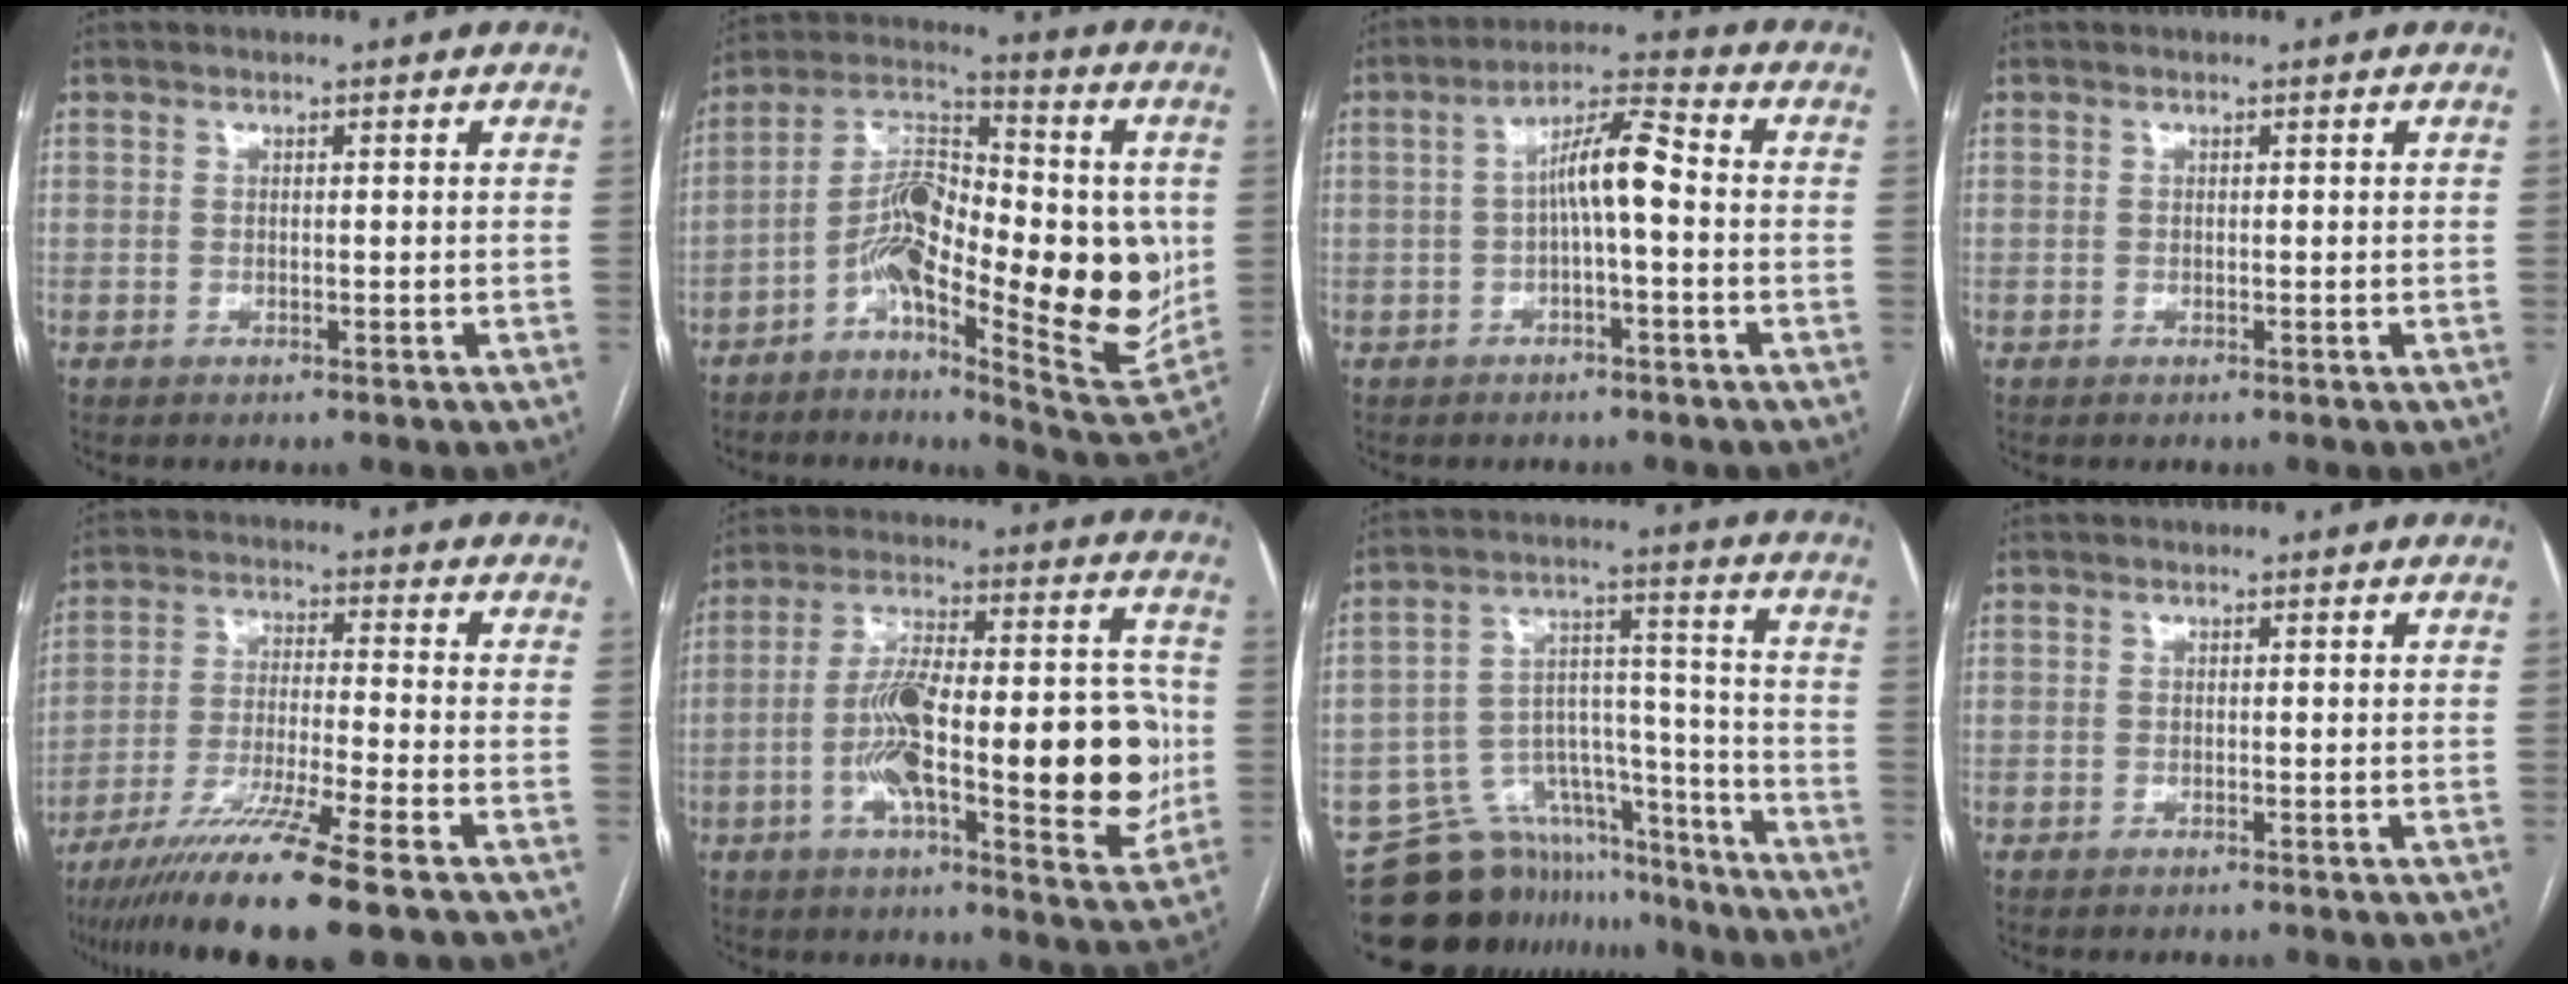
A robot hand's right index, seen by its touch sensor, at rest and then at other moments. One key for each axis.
{"total": 20.1, "fx": -2.9, "fy": 6.0, "fz": 18.9, "tx": -0.303, "ty": 0.009, "tz": -0.050}
{"total": 6.8, "fx": -0.4, "fy": 1.0, "fz": 6.7, "tx": -0.120, "ty": 0.025, "tz": -0.009}
{"total": 0.0}
{"total": 13.4, "fx": -9.7, "fy": -1.5, "fz": 9.1, "tx": -0.170, "ty": -0.042, "tz": -0.167}
{"total": 22.7, "fx": -3.3, "fy": 5.5, "fz": 21.8, "tx": -0.295, "ty": 0.027, "tz": -0.041}
{"total": 15.8, "fx": -14.2, "fy": 6.8, "fz": 2.1, "tx": -0.024, "ty": 0.068, "tz": -0.214}
{"total": 0.0}